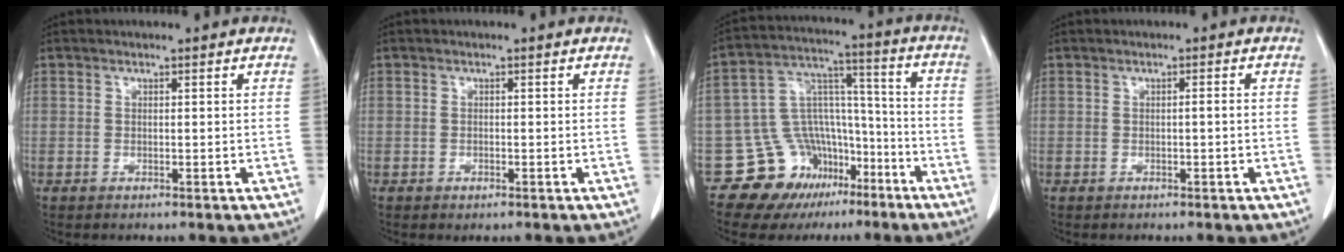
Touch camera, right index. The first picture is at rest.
{"total": 0.5, "force": [-0.3, 0.3, 0.3], "torque": [-0.006, 0.000, 0.002]}
{"total": 14.4, "force": [-8.3, 11.0, 4.4], "torque": [-0.064, 0.088, -0.118]}
{"total": 0.8, "force": [-0.2, 0.0, 0.7], "torque": [-0.011, 0.003, -0.001]}